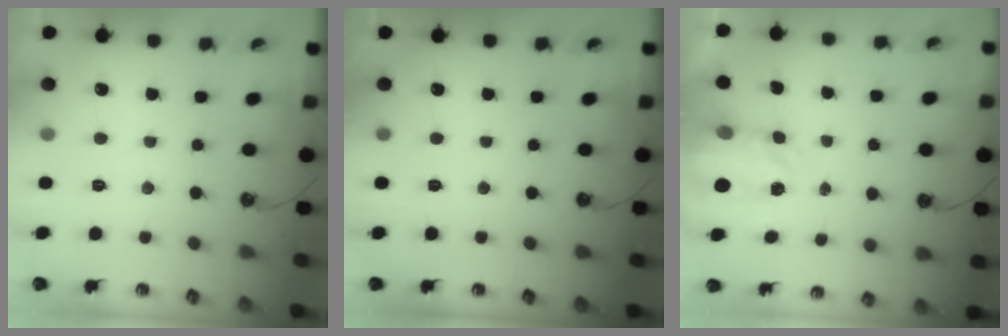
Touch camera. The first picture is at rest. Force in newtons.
{"total": 0.0}
{"total": 4.0, "press": 3.9, "slide": 0.6}